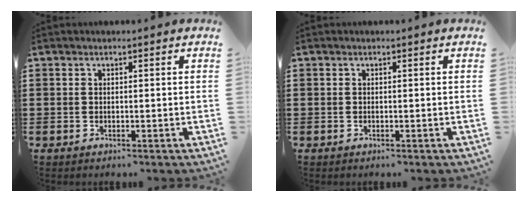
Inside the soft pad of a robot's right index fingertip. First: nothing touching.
{"total": 0.0}